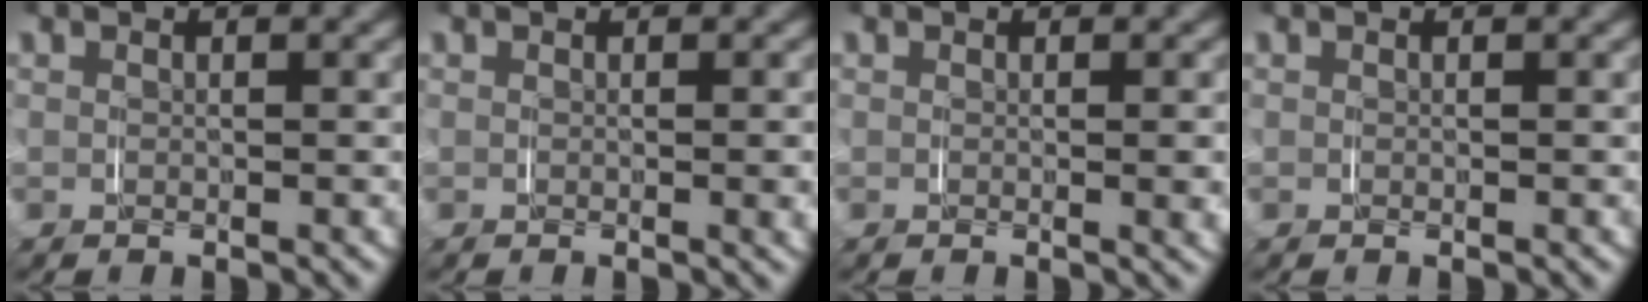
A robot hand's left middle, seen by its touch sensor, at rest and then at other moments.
{"total": 0.8, "force": [0.0, -0.3, 0.7], "torque": [-0.008, 0.000, 0.000]}
{"total": 1.1, "force": [0.1, -0.3, 1.0], "torque": [-0.013, -0.001, 0.001]}
{"total": 0.0}